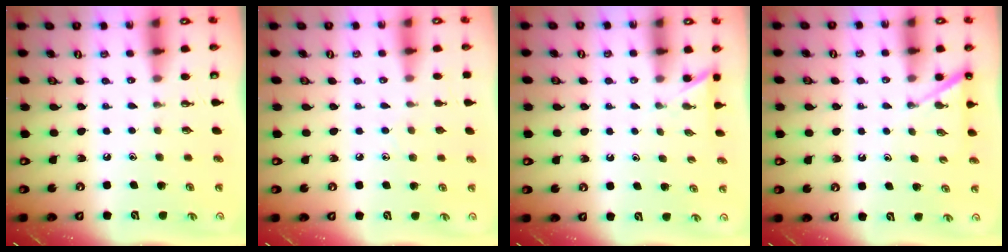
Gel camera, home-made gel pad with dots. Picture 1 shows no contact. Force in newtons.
{"total": 4.4, "press": 4.4, "slide": 0.5}
{"total": 2.3, "press": 2.3, "slide": 0.2}
{"total": 4.9, "press": 4.9, "slide": 0.4}